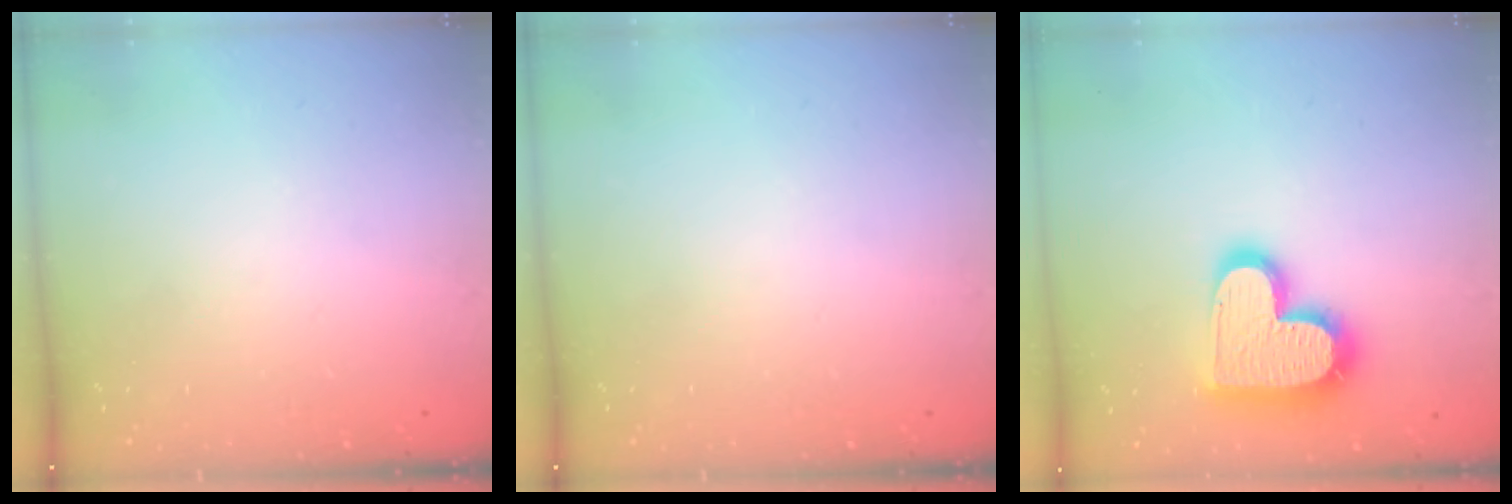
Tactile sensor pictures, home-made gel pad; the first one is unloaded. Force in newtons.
{"total": 0.0}
{"total": 17.7, "press": 17.7, "slide": 1.2}